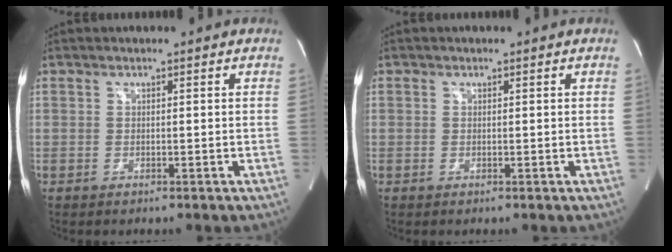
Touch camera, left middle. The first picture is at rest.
{"total": 0.0}